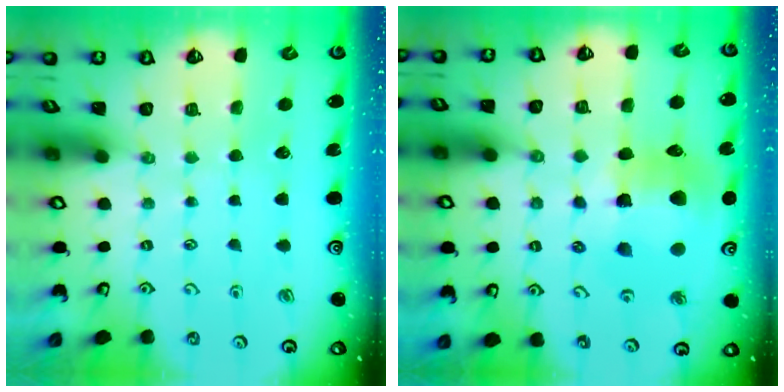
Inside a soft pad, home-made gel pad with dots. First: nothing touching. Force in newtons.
{"total": 14.2, "press": 14.1, "slide": 2.0}